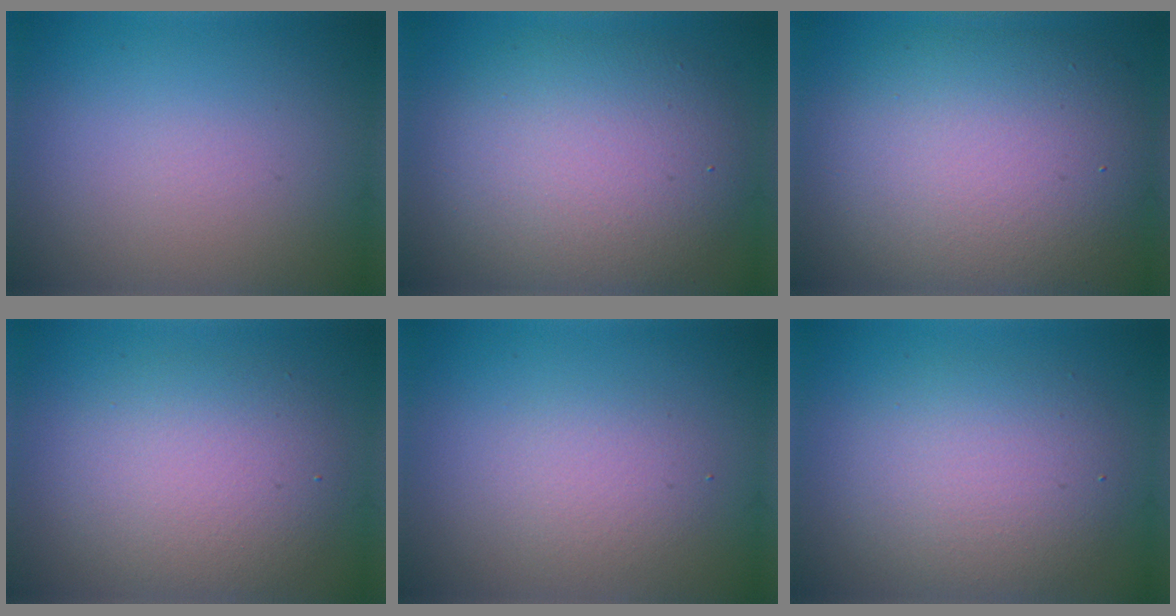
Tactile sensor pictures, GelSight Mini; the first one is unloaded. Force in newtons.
{"total": 8.2, "press": 8.2, "slide": 0.8}
{"total": 10.7, "press": 10.7, "slide": 0.7}
{"total": 5.2, "press": 5.2, "slide": 0.4}
{"total": 2.2, "press": 2.2, "slide": 0.3}
{"total": 4.9, "press": 4.9, "slide": 0.2}